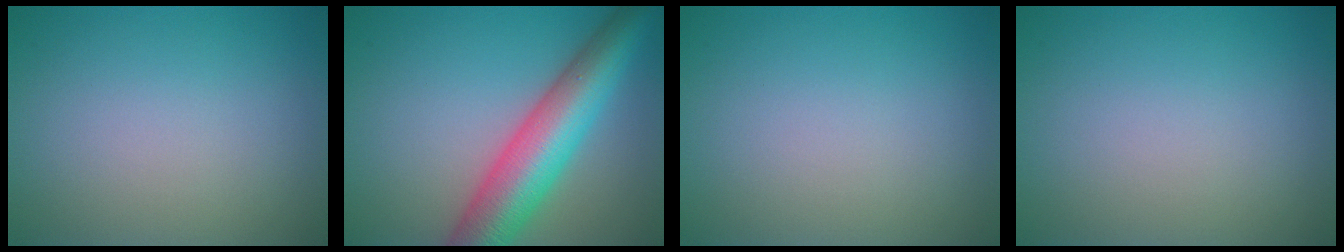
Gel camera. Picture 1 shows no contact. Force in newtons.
{"total": 9.2, "press": 9.2, "slide": 0.2}
{"total": 0.0}
{"total": 0.0}